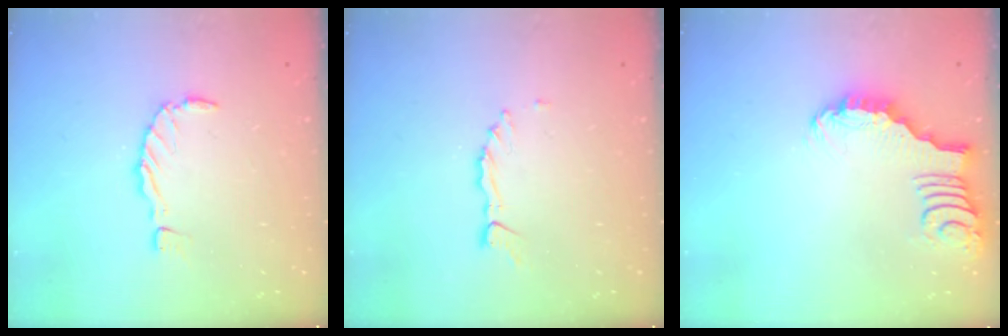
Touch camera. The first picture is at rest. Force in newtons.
{"total": 0.9, "press": 0.9, "slide": 0.1}
{"total": 2.1, "press": 2.1, "slide": 0.2}